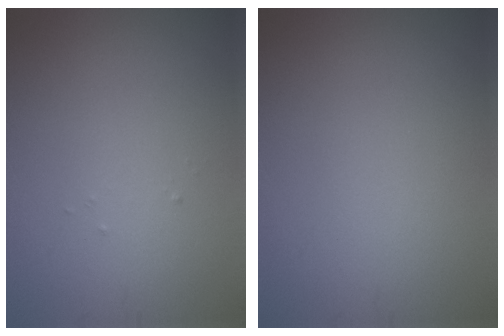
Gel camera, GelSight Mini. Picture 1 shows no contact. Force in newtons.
{"total": 0.0}